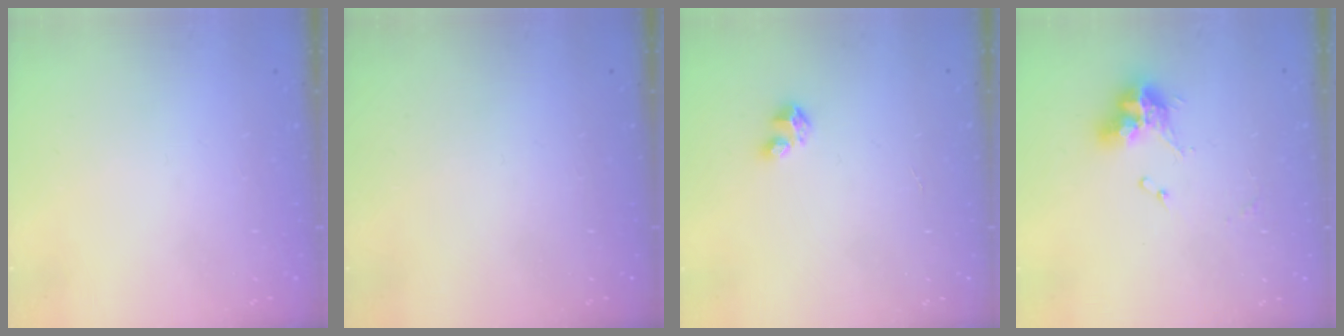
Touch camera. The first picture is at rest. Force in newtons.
{"total": 0.0}
{"total": 2.9, "press": 2.9, "slide": 0.3}
{"total": 9.8, "press": 9.7, "slide": 1.0}